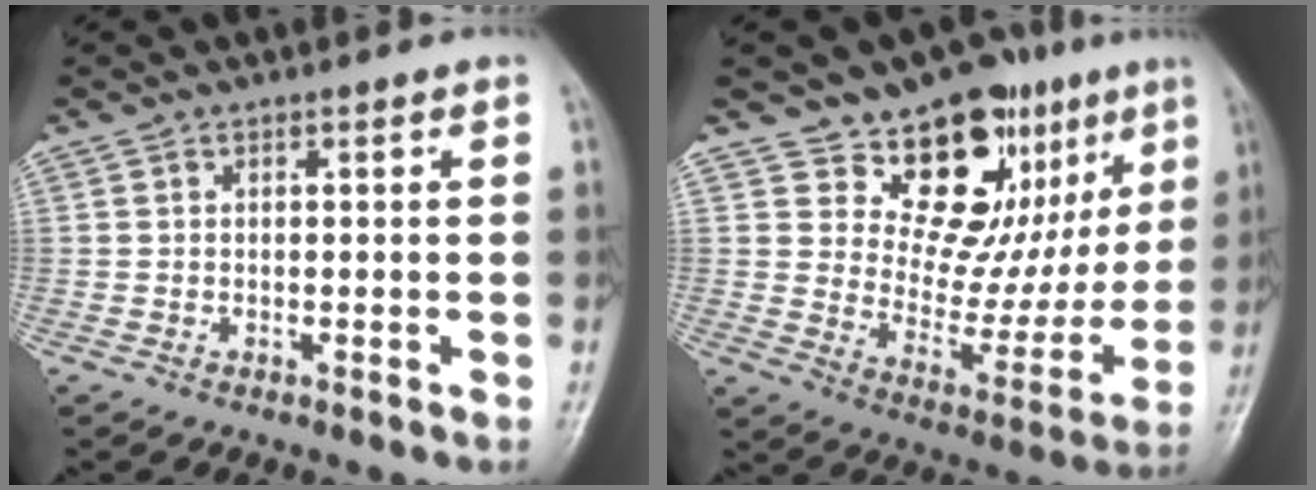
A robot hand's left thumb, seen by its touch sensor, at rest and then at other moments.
{"total": 19.0, "force": [10.4, 10.3, 12.0], "torque": [-0.095, -0.062, 0.165]}